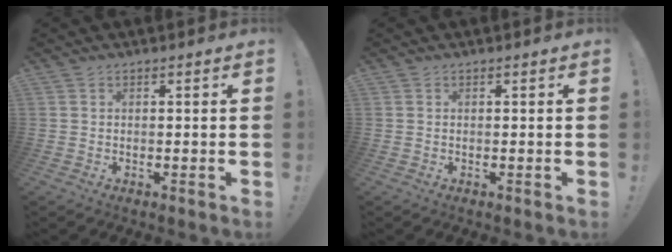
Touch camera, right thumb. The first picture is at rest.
{"total": 0.0}